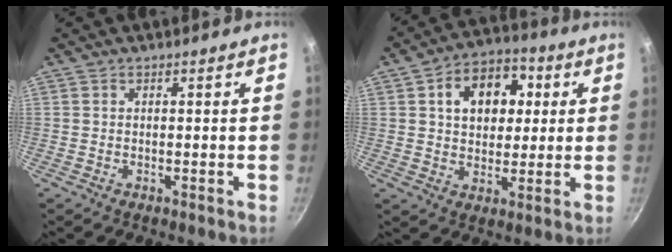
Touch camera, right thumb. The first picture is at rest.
{"total": 13.2, "force": [3.4, 9.5, 8.4], "torque": [-0.093, 0.010, 0.044]}